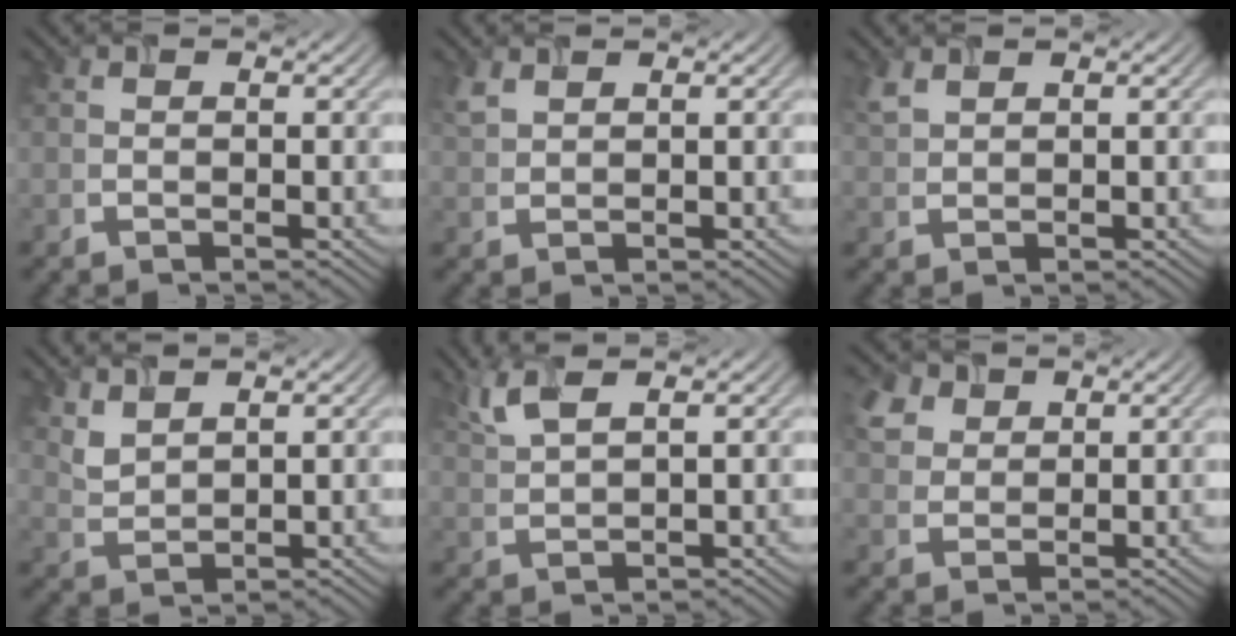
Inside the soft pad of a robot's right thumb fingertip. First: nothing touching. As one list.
[{"total": 1.9, "force": [1.5, 0.8, 1.0], "torque": [-0.032, 0.003, 0.037]}, {"total": 1.9, "force": [1.5, 0.7, 1.0], "torque": [-0.032, 0.003, 0.038]}, {"total": 3.2, "force": [2.6, 1.1, 1.5], "torque": [-0.045, -0.005, 0.065]}, {"total": 4.5, "force": [2.9, 1.0, 3.3], "torque": [-0.086, 0.009, 0.069]}, {"total": 4.1, "force": [2.3, 2.8, 1.9], "torque": [-0.054, 0.009, 0.048]}]